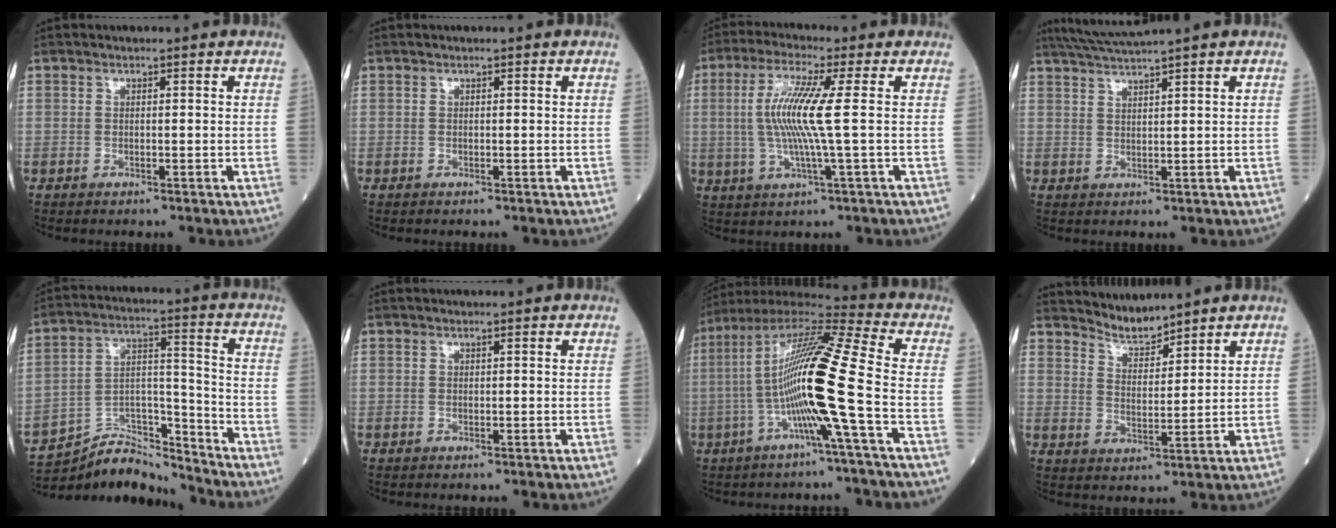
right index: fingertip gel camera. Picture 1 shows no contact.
{"total": 0.0}
{"total": 9.4, "force": [0.7, -0.6, 9.4], "torque": [-0.202, 0.002, 0.012]}
{"total": 4.7, "force": [4.2, -1.6, 1.6], "torque": [-0.035, 0.005, 0.084]}
{"total": 11.9, "force": [-11.8, 1.4, 0.8], "torque": [-0.012, 0.042, -0.208]}
{"total": 0.0}
{"total": 16.6, "force": [-3.1, -1.2, 16.3], "torque": [-0.309, 0.011, -0.070]}
{"total": 4.6, "force": [4.6, 0.1, 0.1], "torque": [-0.008, -0.002, 0.094]}